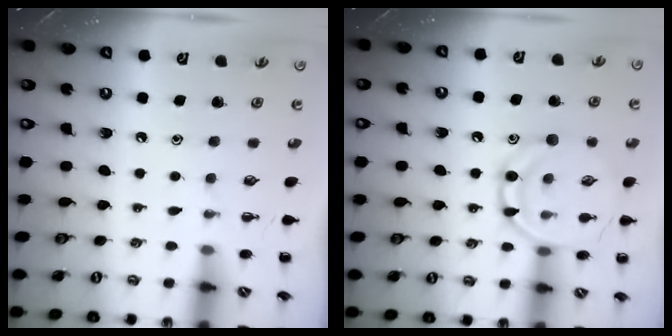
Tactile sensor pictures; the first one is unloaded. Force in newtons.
{"total": 12.9, "press": 12.9, "slide": 0.7}